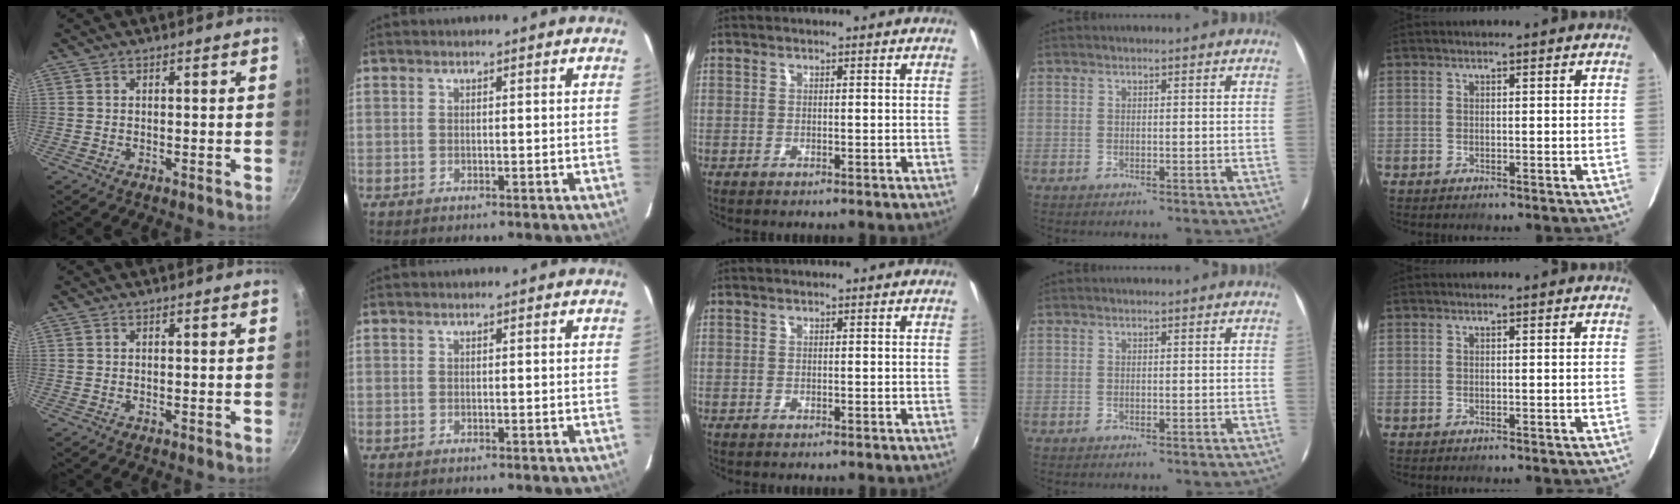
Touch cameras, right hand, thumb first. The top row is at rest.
{}